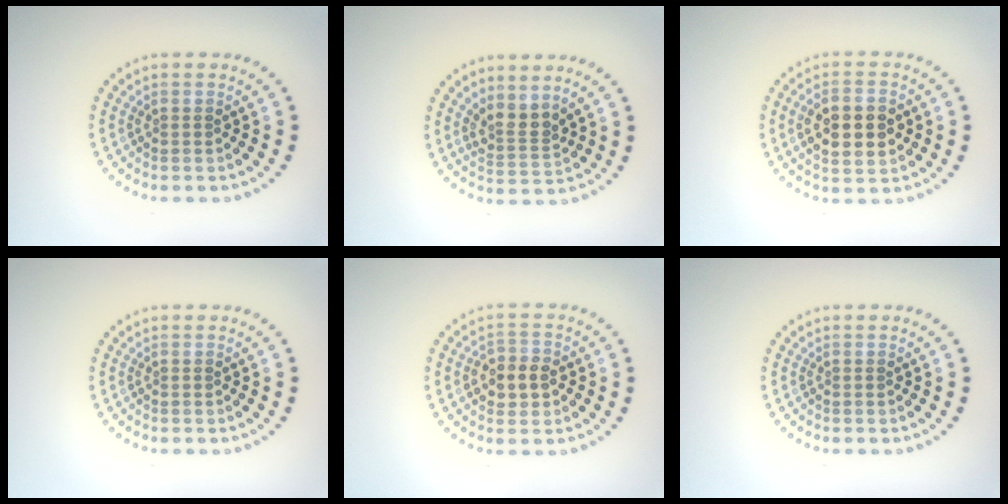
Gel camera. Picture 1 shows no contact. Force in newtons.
{"total": 2.5, "press": 1.8, "slide": 1.8}
{"total": 5.2, "press": 5.2, "slide": 0.4}
{"total": 0.0}
{"total": 3.1, "press": 3.1, "slide": 0.7}
{"total": 0.0}